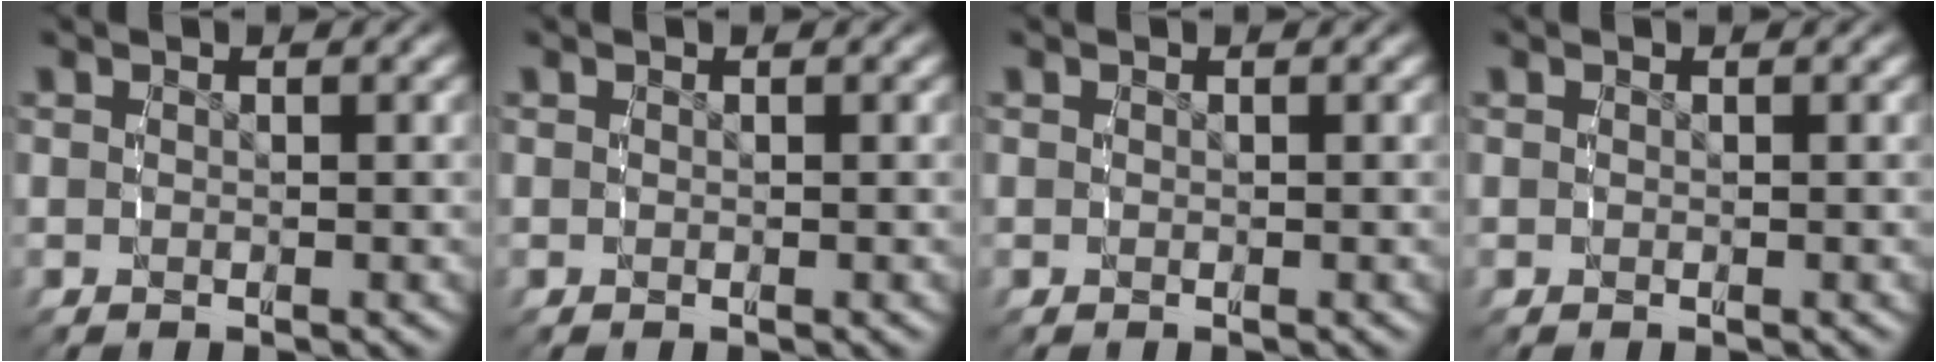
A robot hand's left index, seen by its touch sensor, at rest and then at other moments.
{"total": 0.0}
{"total": 0.0}
{"total": 0.0}